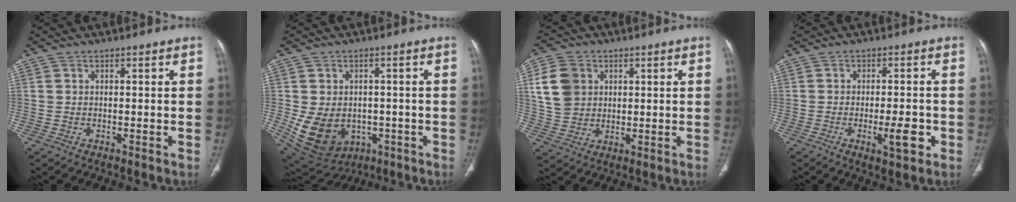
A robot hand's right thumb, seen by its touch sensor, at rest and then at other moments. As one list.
[{"total": 13.6, "force": [-3.3, 10.6, 7.8], "torque": [-0.137, 0.009, -0.023]}, {"total": 9.4, "force": [2.7, 7.6, 4.7], "torque": [-0.070, -0.003, 0.057]}, {"total": 5.7, "force": [-2.0, 1.9, 5.1], "torque": [-0.070, -0.001, -0.026]}]